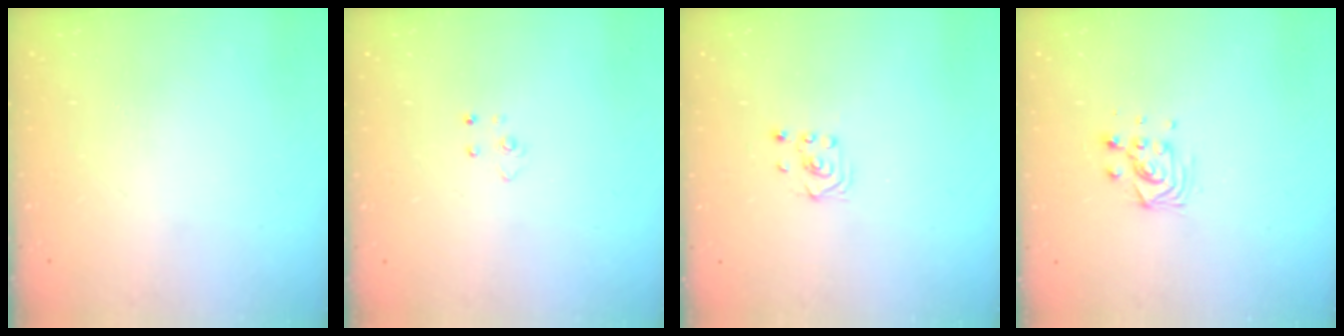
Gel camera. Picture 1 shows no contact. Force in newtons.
{"total": 2.8, "press": 2.8, "slide": 0.3}
{"total": 1.6, "press": 1.4, "slide": 0.9}
{"total": 7.3, "press": 7.3, "slide": 0.5}